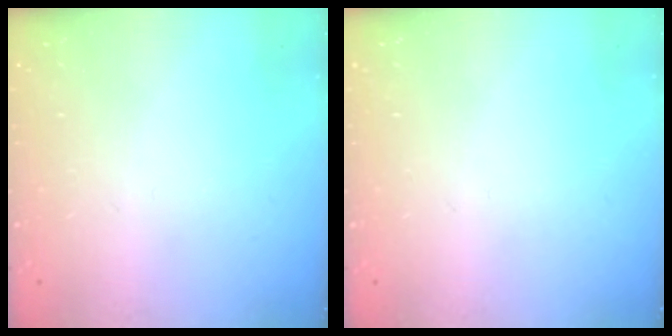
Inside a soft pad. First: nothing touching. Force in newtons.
{"total": 0.0}